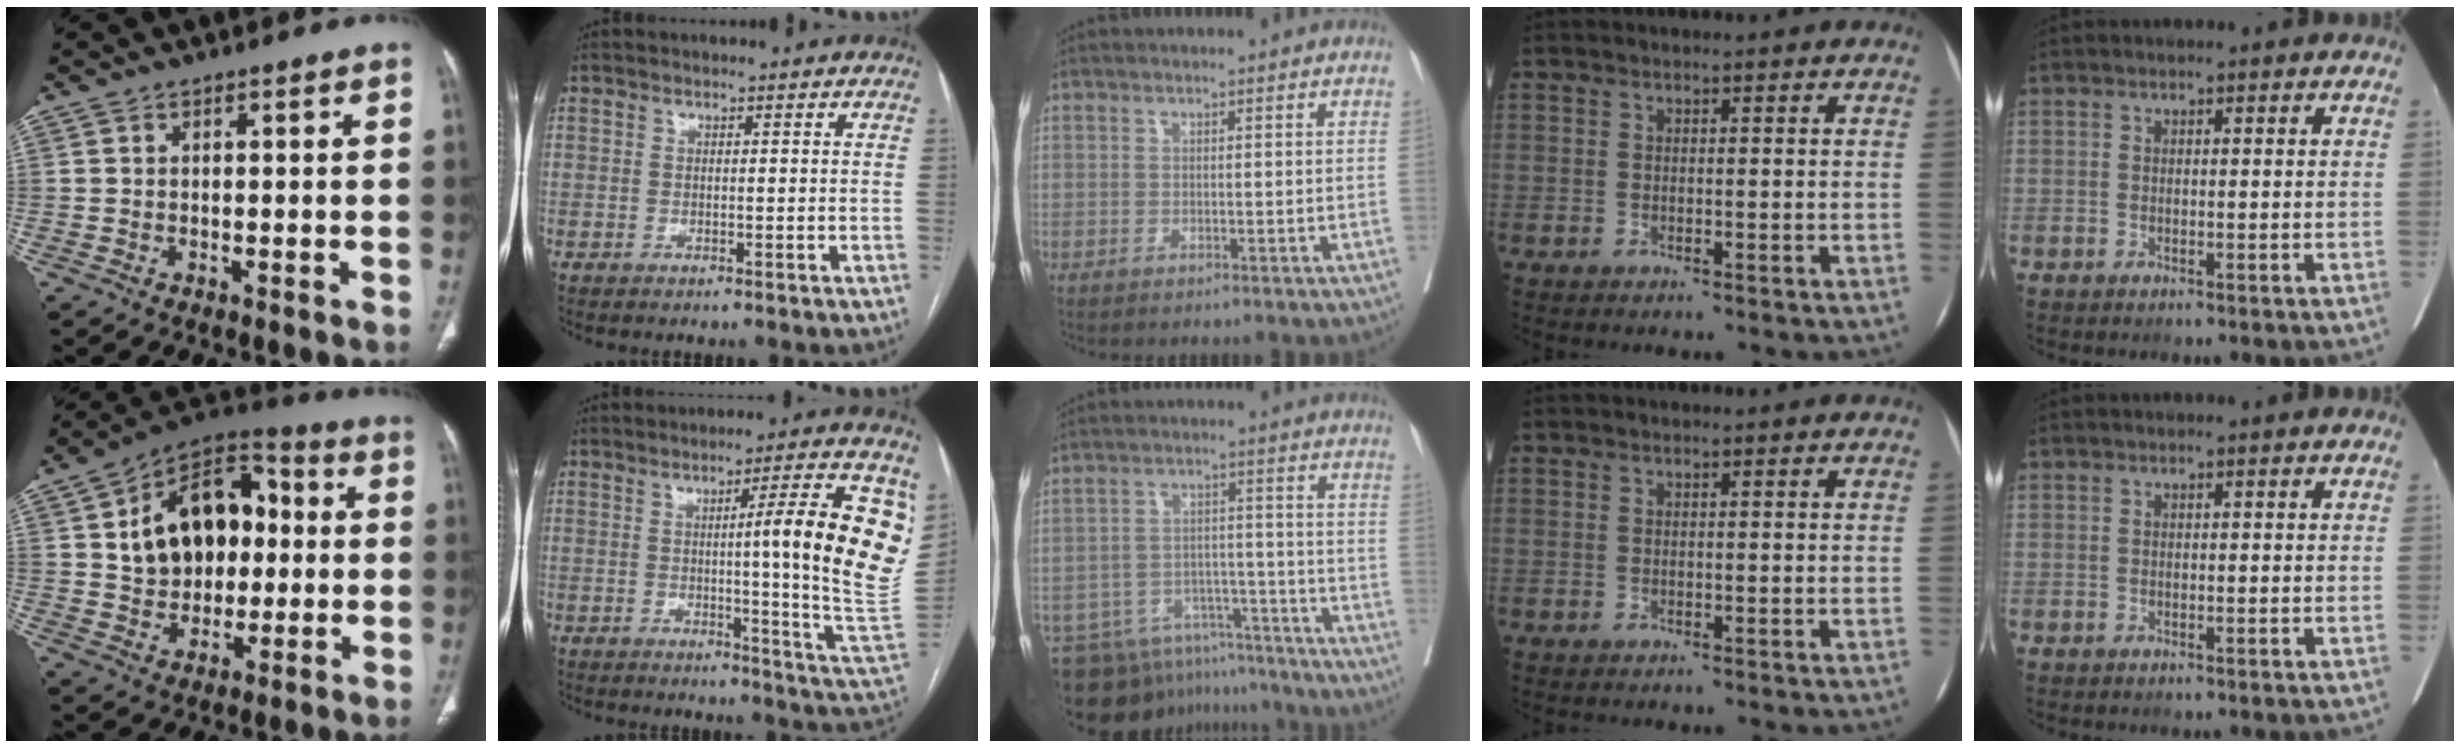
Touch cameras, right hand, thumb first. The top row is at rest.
{"thumb": {"total": 18.9, "force": [2.4, 13.2, 13.3], "torque": [-0.165, 0.027, 0.038]}, "index": {"total": 16.2, "force": [3.5, -1.1, 15.7], "torque": [-0.191, -0.014, 0.038]}, "middle": {"total": 14.2, "force": [-12.9, 5.5, 2.4], "torque": [-0.042, 0.026, -0.181]}}